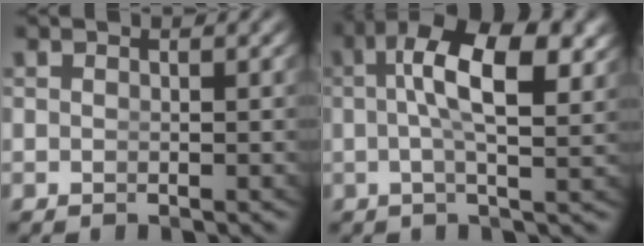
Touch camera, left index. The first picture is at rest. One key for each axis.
{"total": 7.5, "fx": 1.7, "fy": 2.5, "fz": 6.9, "tx": -0.116, "ty": 0.005, "tz": 0.023}